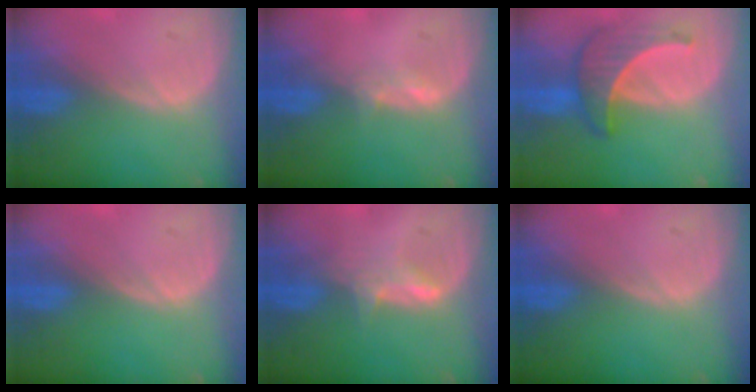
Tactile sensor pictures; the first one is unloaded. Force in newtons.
{"total": 1.3, "press": 1.2, "slide": 0.5}
{"total": 6.4, "press": 6.3, "slide": 0.7}
{"total": 0.0}
{"total": 2.9, "press": 2.9, "slide": 0.4}
{"total": 0.0}